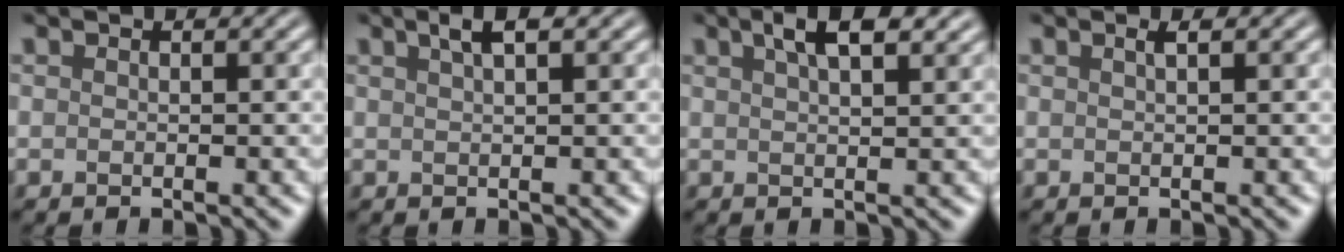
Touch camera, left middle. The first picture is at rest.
{"total": 1.8, "force": [1.2, 0.3, 1.4], "torque": [-0.022, 0.004, 0.018]}
{"total": 3.8, "force": [2.5, 1.0, 2.7], "torque": [-0.040, 0.010, 0.040]}
{"total": 0.8, "force": [0.4, 0.1, 0.6], "torque": [-0.012, 0.002, 0.006]}